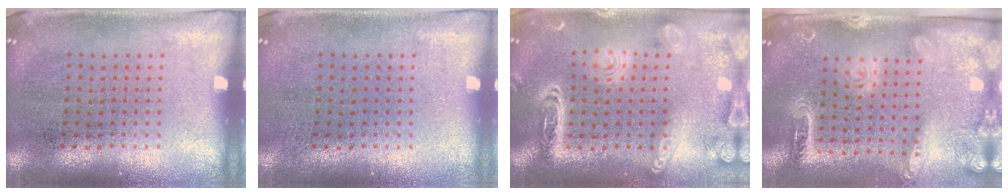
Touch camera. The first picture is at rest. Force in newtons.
{"total": 0.0}
{"total": 2.8, "press": 2.8, "slide": 0.3}
{"total": 2.5, "press": 2.0, "slide": 1.5}